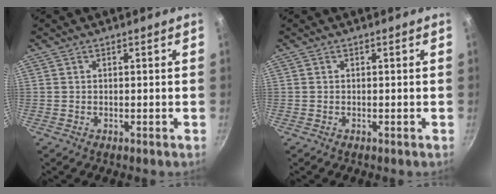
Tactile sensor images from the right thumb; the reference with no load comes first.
{"total": 0.0}